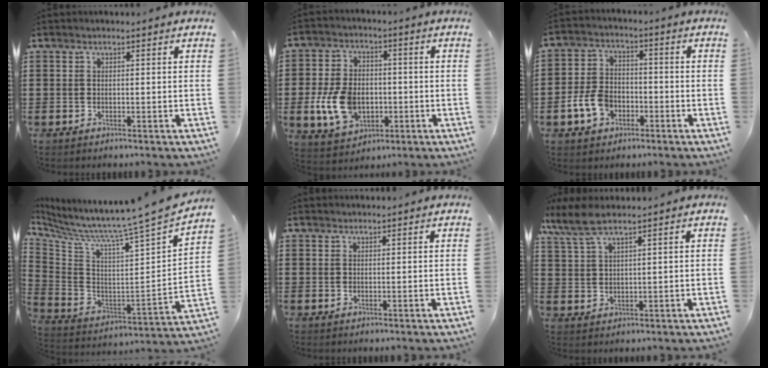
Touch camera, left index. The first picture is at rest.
{"total": 10.5, "force": [-1.3, 7.5, 7.2], "torque": [-0.163, 0.008, -0.025]}
{"total": 6.4, "force": [-2.7, 4.4, 3.7], "torque": [-0.093, 0.007, -0.055]}
{"total": 6.1, "force": [5.5, -1.2, 2.2], "torque": [-0.078, -0.078, 0.075]}
{"total": 0.8, "force": [0.7, 0.0, 0.1], "torque": [-0.003, -0.001, 0.015]}
{"total": 5.6, "force": [4.4, 0.7, 3.4], "torque": [-0.088, -0.010, 0.078]}